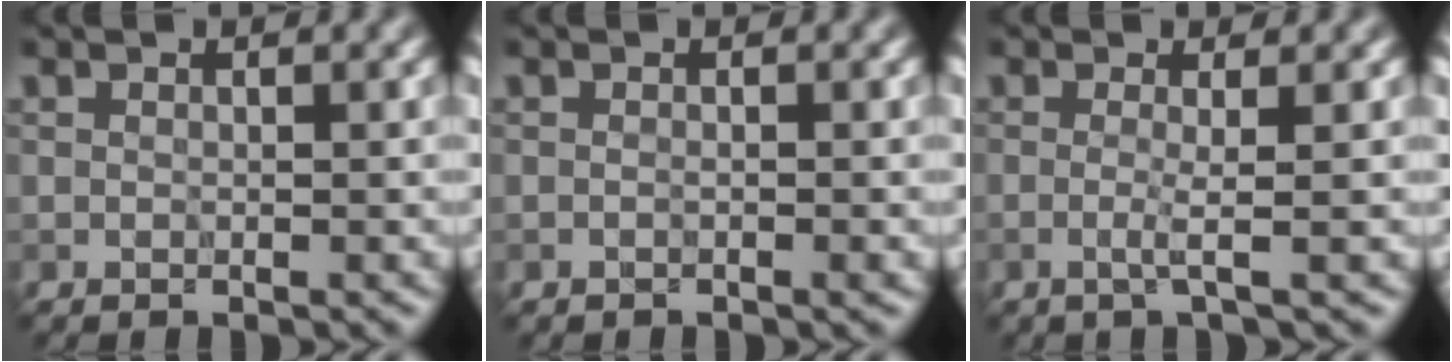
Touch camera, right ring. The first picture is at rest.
{"total": 0.6, "force": [-0.3, 0.1, 0.4], "torque": [-0.005, -0.002, -0.004]}
{"total": 1.8, "force": [-0.1, 0.3, 1.7], "torque": [-0.033, -0.005, -0.010]}